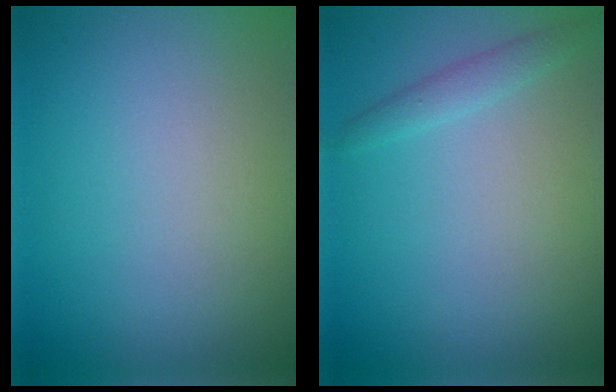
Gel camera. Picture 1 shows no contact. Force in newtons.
{"total": 1.3, "press": 1.3, "slide": 0.1}